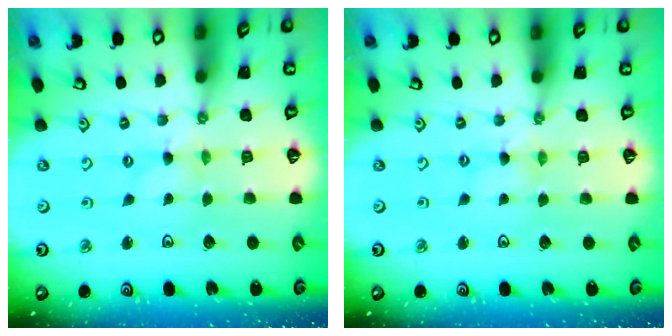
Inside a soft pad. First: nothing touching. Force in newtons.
{"total": 0.0}